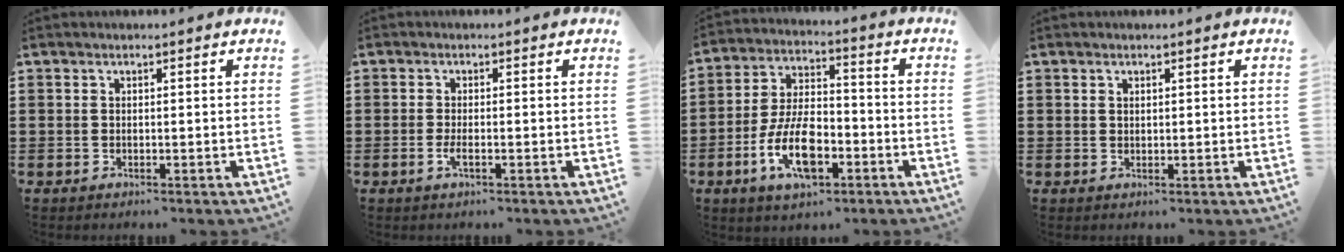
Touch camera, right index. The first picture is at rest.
{"total": 1.8, "force": [-0.5, 0.3, 1.7], "torque": [-0.037, -0.004, -0.011]}
{"total": 11.0, "force": [-4.4, 5.1, 8.7], "torque": [-0.193, -0.001, -0.081]}
{"total": 0.7, "force": [0.4, 0.5, 0.3], "torque": [-0.007, 0.002, 0.009]}